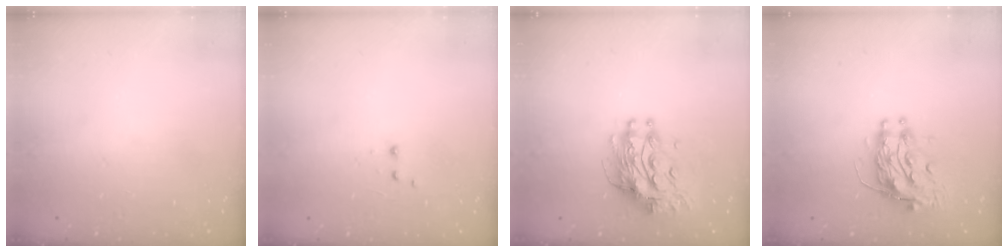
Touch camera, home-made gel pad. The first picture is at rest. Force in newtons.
{"total": 1.9, "press": 1.8, "slide": 0.5}
{"total": 11.5, "press": 11.5, "slide": 1.0}
{"total": 10.6, "press": 10.5, "slide": 0.8}